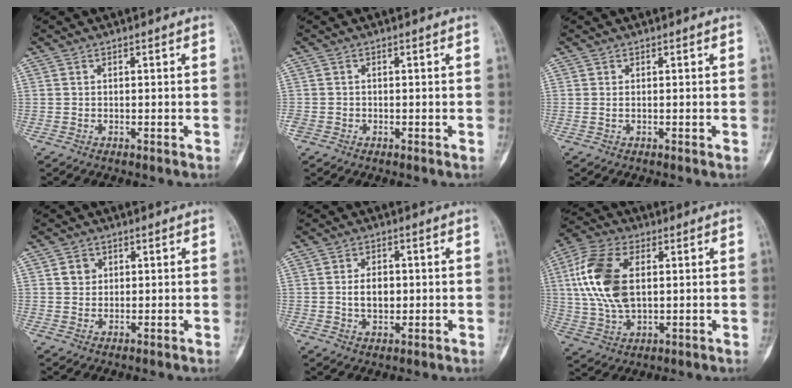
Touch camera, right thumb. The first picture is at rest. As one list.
[{"total": 1.4, "force": [-0.6, 1.2, 0.3], "torque": [-0.001, 0.004, -0.013]}, {"total": 0.0}, {"total": 2.8, "force": [0.9, 2.4, 0.9], "torque": [-0.003, -0.003, 0.014]}, {"total": 5.2, "force": [0.0, 3.5, 3.8], "torque": [-0.046, 0.000, 0.002]}, {"total": 15.4, "force": [2.7, 8.7, 12.4], "torque": [-0.257, 0.005, 0.051]}]